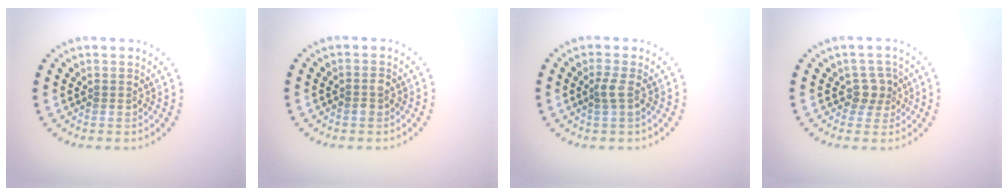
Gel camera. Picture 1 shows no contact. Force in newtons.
{"total": 1.0, "press": 1.0, "slide": 0.2}
{"total": 1.3, "press": 1.0, "slide": 0.8}
{"total": 2.0, "press": 1.6, "slide": 1.2}